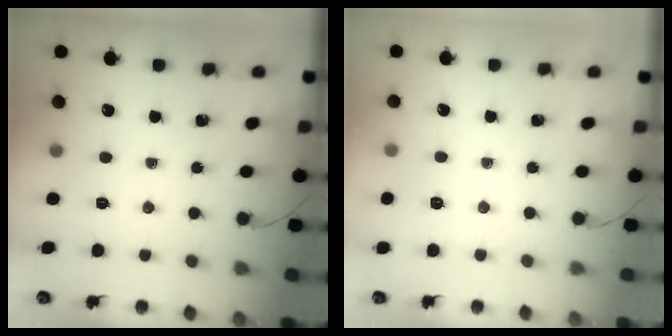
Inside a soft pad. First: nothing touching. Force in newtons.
{"total": 1.9, "press": 0.9, "slide": 1.6}